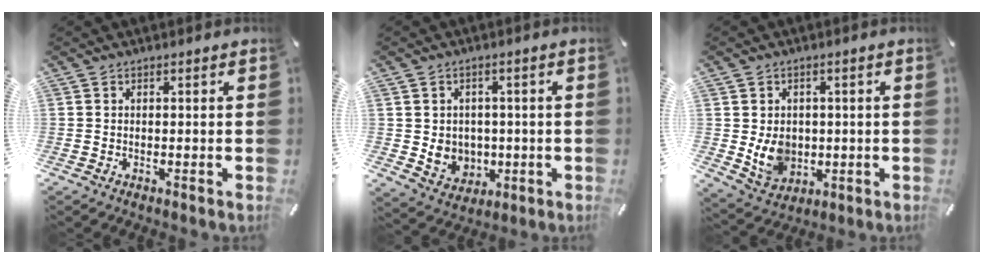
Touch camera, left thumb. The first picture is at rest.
{"total": 6.2, "force": [0.4, 6.0, 1.5], "torque": [-0.023, -0.006, 0.012]}
{"total": 7.6, "force": [-0.2, 6.7, 3.4], "torque": [-0.065, -0.002, -0.005]}